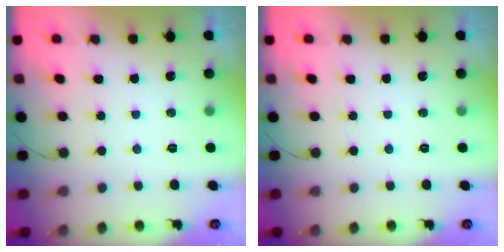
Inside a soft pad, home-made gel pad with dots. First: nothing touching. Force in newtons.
{"total": 0.0}